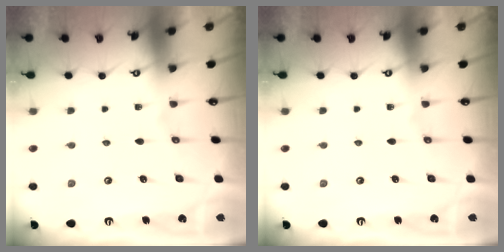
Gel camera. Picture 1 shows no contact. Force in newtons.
{"total": 0.0}